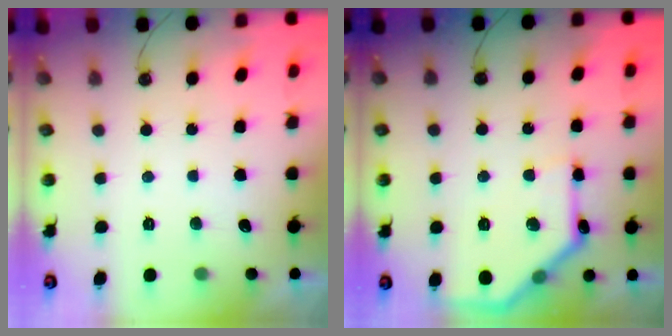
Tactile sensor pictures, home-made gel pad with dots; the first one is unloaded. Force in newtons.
{"total": 15.5, "press": 15.5, "slide": 0.2}